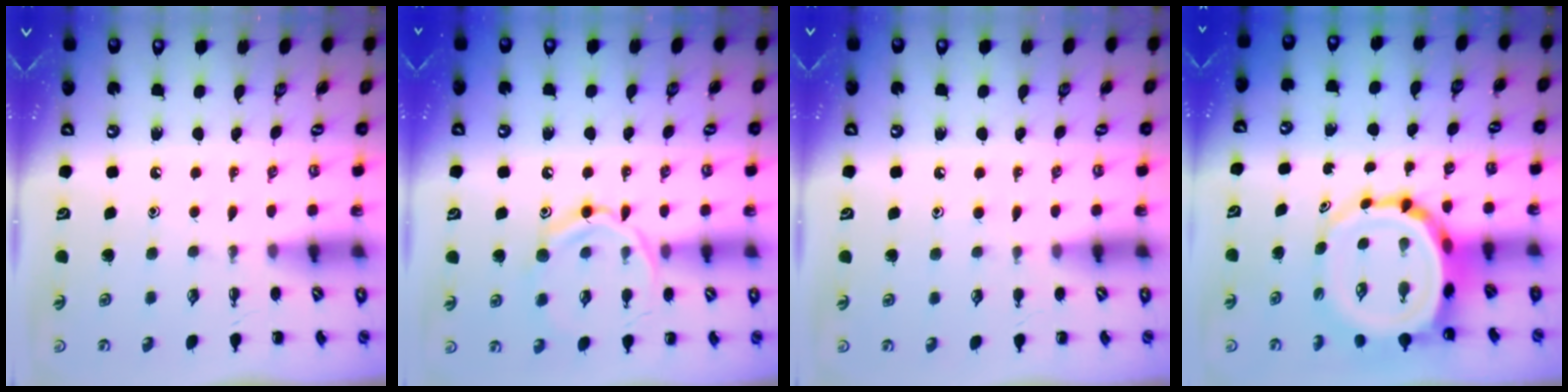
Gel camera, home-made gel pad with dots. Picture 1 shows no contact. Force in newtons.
{"total": 13.0, "press": 13.0, "slide": 0.8}
{"total": 5.2, "press": 4.9, "slide": 1.6}
{"total": 9.4, "press": 8.8, "slide": 3.1}